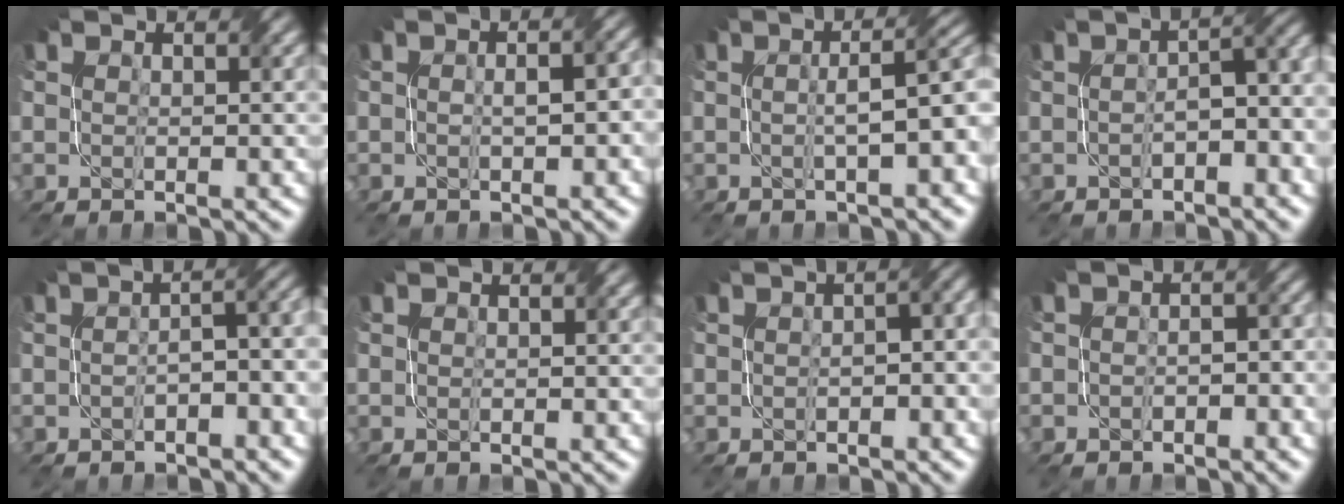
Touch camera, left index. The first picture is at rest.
{"total": 3.1, "force": [-0.4, 1.1, 2.8], "torque": [-0.041, 0.006, -0.001]}
{"total": 6.0, "force": [-0.3, 1.6, 5.8], "torque": [-0.070, 0.013, -0.003]}
{"total": 4.6, "force": [-1.1, 1.7, 4.2], "torque": [-0.052, 0.011, -0.018]}
{"total": 4.2, "force": [-1.1, 1.5, 3.8], "torque": [-0.046, 0.008, -0.015]}
{"total": 0.0}
{"total": 3.9, "force": [-0.1, 1.8, 3.5], "torque": [-0.034, 0.009, -0.003]}
{"total": 2.7, "force": [-0.9, 1.6, 2.0], "torque": [-0.022, 0.001, -0.014]}